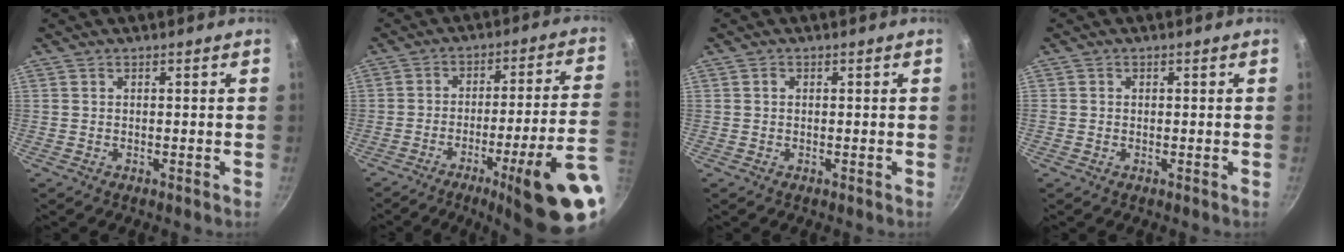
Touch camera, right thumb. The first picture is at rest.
{"total": 20.2, "force": [-8.7, 1.7, 18.1], "torque": [-0.228, 0.032, -0.119]}
{"total": 0.8, "force": [0.2, 0.6, 0.4], "torque": [-0.007, 0.004, 0.003]}
{"total": 0.6, "force": [0.1, 0.6, 0.1], "torque": [0.000, 0.002, 0.001]}